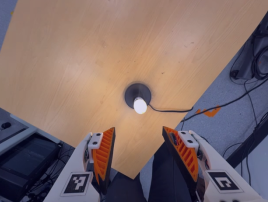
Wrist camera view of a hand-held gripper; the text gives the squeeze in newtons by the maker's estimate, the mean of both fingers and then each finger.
{"total": 0.0}